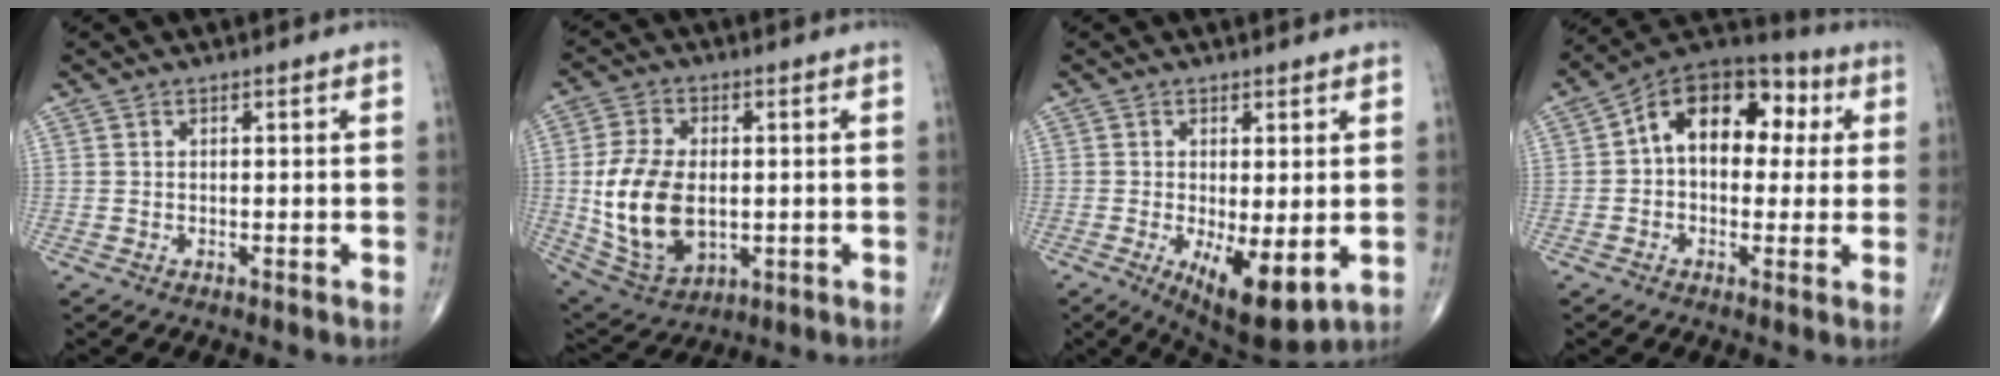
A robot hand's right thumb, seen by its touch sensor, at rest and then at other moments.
{"total": 15.5, "force": [-0.6, 9.6, 12.2], "torque": [-0.231, -0.007, 0.007]}
{"total": 9.9, "force": [-2.3, 3.7, 8.9], "torque": [-0.134, -0.024, -0.023]}
{"total": 15.7, "force": [2.7, 10.3, 11.5], "torque": [-0.130, 0.036, 0.029]}